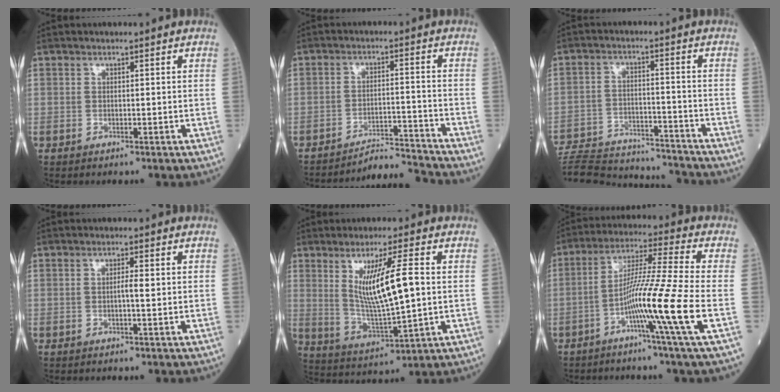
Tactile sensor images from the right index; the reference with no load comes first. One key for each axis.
{"total": 7.0, "fx": -6.6, "fy": -2.2, "fz": -0.9, "tx": 0.011, "ty": 0.008, "tz": -0.113}
{"total": 18.9, "fx": -18.2, "fy": 2.4, "fz": 4.5, "tx": -0.102, "ty": -0.002, "tz": -0.269}
{"total": 1.8, "fx": 0.0, "fy": 0.2, "fz": 1.8, "tx": -0.030, "ty": 0.004, "tz": 0.002}
{"total": 11.3, "fx": 1.9, "fy": 1.0, "fz": 11.1, "tx": -0.208, "ty": -0.013, "tz": 0.043}
{"total": 12.8, "fx": -4.5, "fy": -2.9, "fz": 11.6, "tx": -0.211, "ty": -0.010, "tz": -0.088}